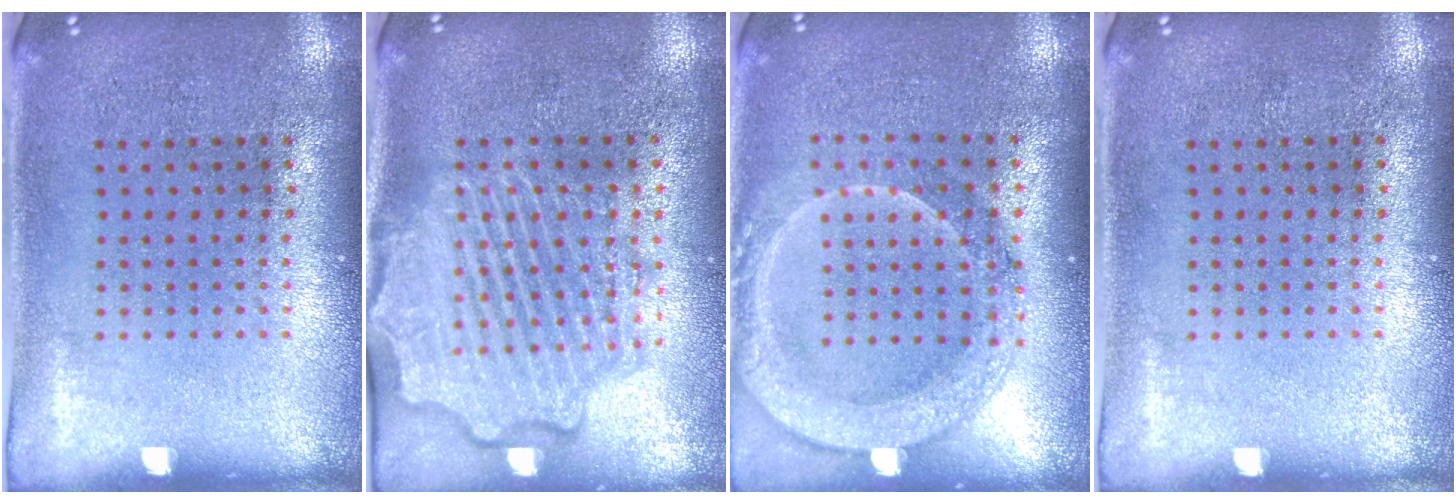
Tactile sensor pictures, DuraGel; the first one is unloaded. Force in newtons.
{"total": 3.6, "press": 3.6, "slide": 0.4}
{"total": 2.0, "press": 1.8, "slide": 0.7}
{"total": 0.0}